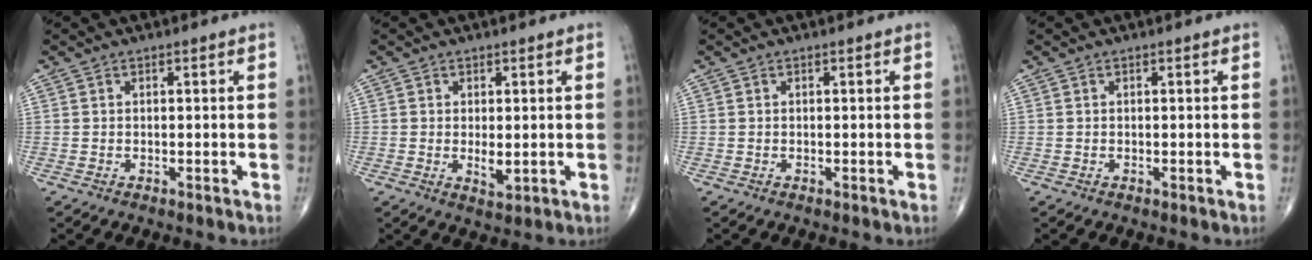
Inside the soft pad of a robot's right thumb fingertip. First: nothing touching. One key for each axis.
{"total": 2.8, "fx": -0.1, "fy": 1.2, "fz": 2.5, "tx": -0.039, "ty": -0.009, "tz": 0.003}
{"total": 0.0}
{"total": 0.0}